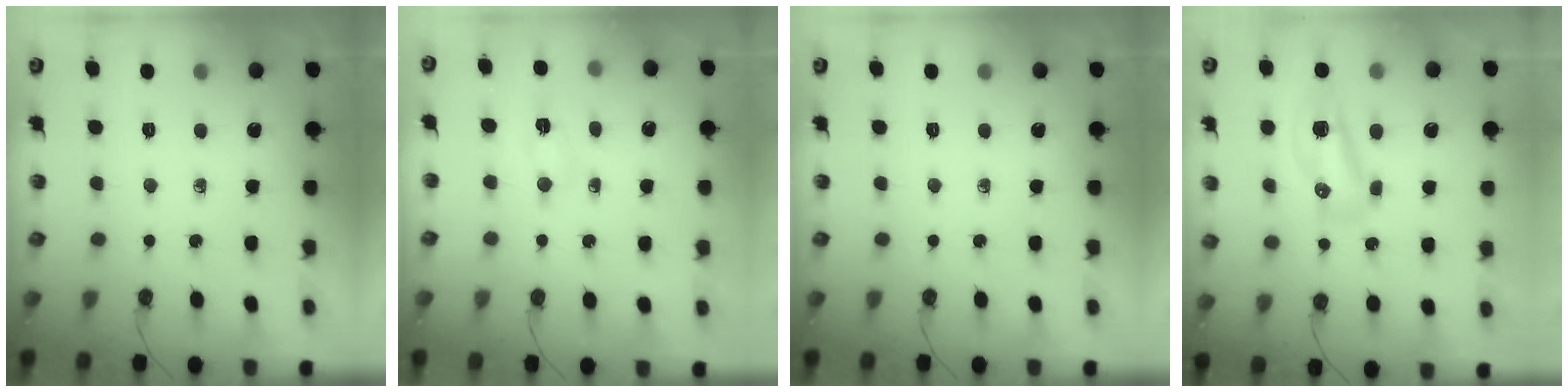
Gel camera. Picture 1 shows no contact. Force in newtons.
{"total": 4.1, "press": 4.1, "slide": 0.4}
{"total": 0.0}
{"total": 8.4, "press": 8.3, "slide": 1.2}